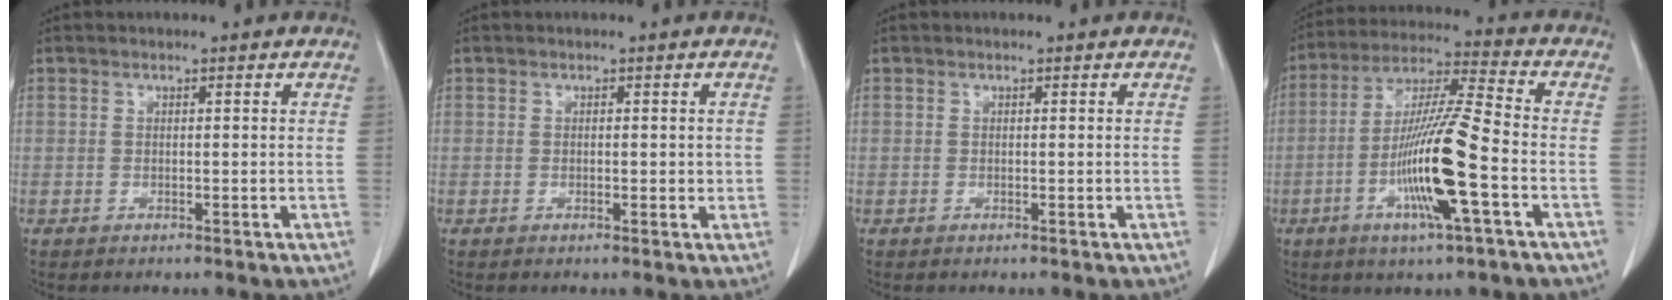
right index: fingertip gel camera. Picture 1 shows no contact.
{"total": 1.3, "force": [0.1, 0.7, 1.1], "torque": [-0.012, 0.002, 0.004]}
{"total": 0.0}
{"total": 14.4, "force": [-4.4, 0.2, 13.7], "torque": [-0.267, -0.005, -0.084]}